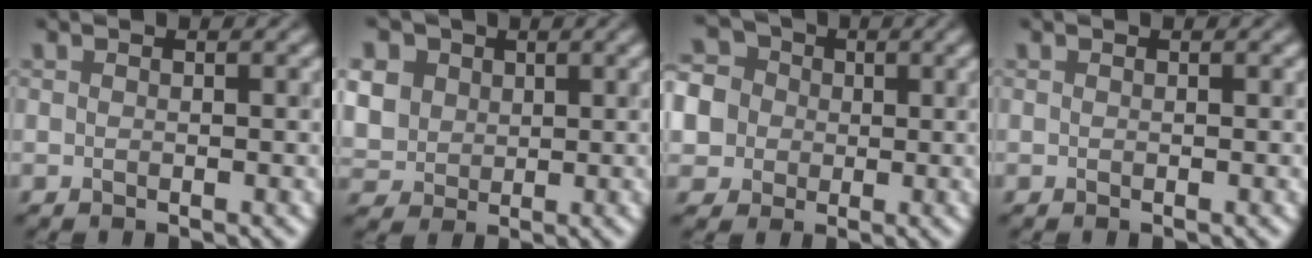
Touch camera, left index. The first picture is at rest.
{"total": 8.3, "force": [3.2, 6.6, 3.7], "torque": [-0.100, 0.022, 0.050]}
{"total": 8.2, "force": [0.5, 7.4, 3.4], "torque": [-0.083, 0.038, -0.026]}
{"total": 0.0}